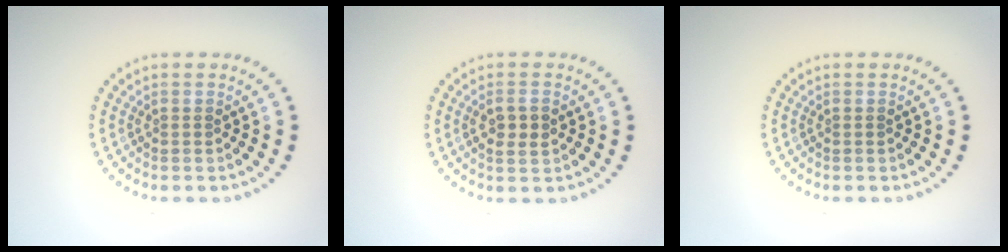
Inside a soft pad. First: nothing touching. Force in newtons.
{"total": 2.1, "press": 2.0, "slide": 0.4}
{"total": 0.0}